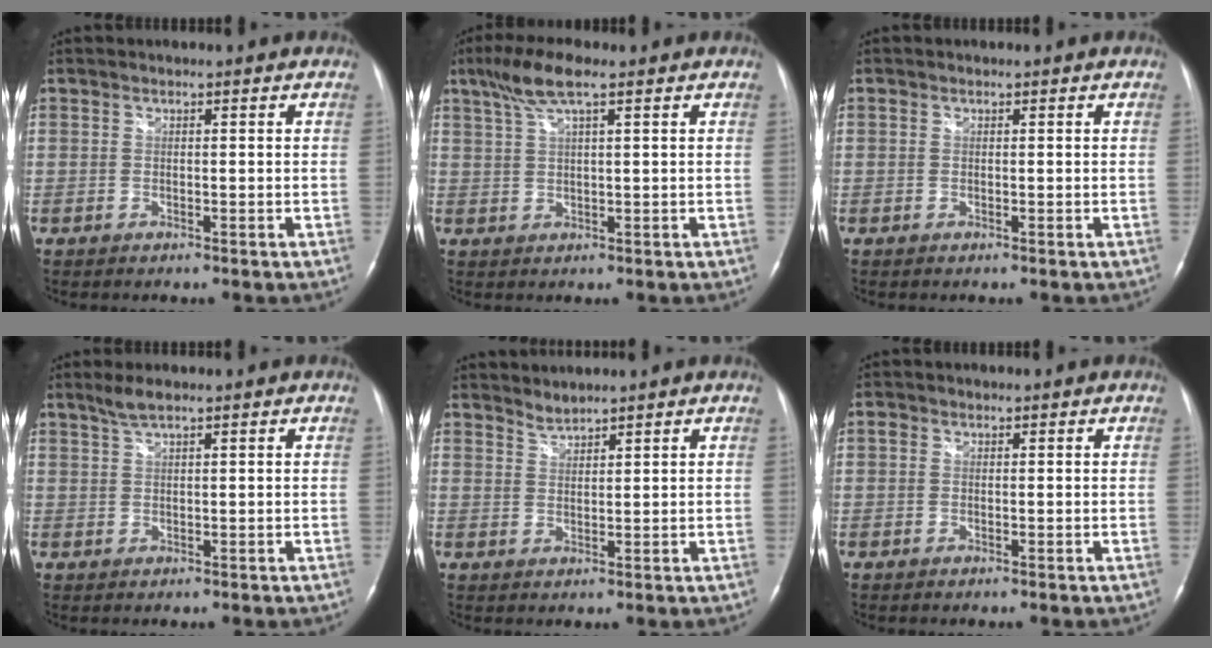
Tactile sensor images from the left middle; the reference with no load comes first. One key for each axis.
{"total": 5.9, "fx": 3.7, "fy": 0.7, "fz": 4.6, "tx": -0.103, "ty": 0.017, "tz": 0.073}
{"total": 0.0}
{"total": 2.4, "fx": 1.9, "fy": 0.2, "fz": 1.4, "tx": -0.036, "ty": 0.005, "tz": 0.040}
{"total": 1.8, "fx": 1.8, "fy": -0.1, "fz": -0.2, "tx": 0.002, "ty": 0.000, "tz": 0.038}
{"total": 0.8, "fx": 0.3, "fy": 0.7, "fz": 0.3, "tx": -0.008, "ty": 0.005, "tz": 0.004}